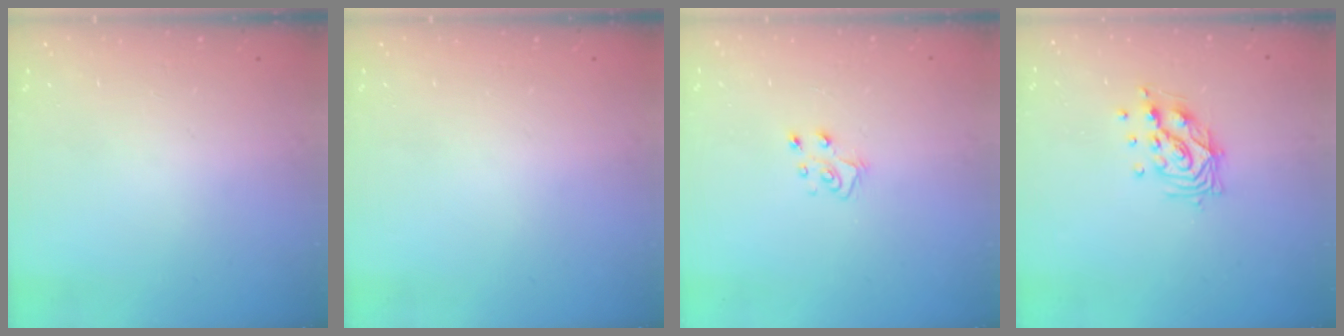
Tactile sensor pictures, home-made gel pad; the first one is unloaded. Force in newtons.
{"total": 0.0}
{"total": 6.3, "press": 6.3, "slide": 0.3}
{"total": 10.6, "press": 10.5, "slide": 0.8}